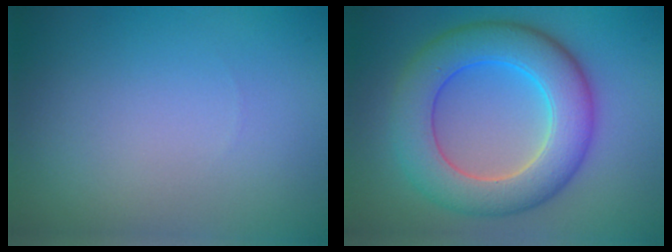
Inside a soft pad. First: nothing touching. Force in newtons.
{"total": 8.4, "press": 8.4, "slide": 0.3}